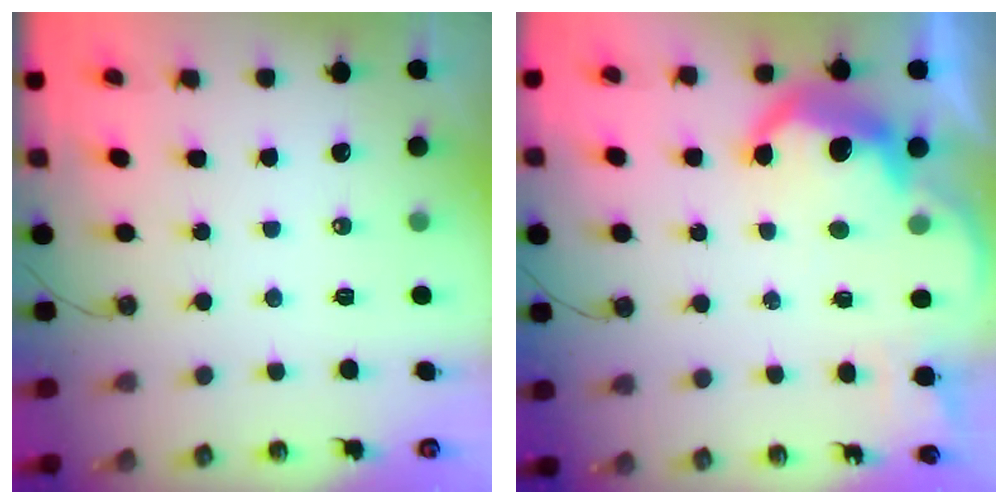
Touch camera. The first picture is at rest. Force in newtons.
{"total": 11.1, "press": 11.1, "slide": 0.7}